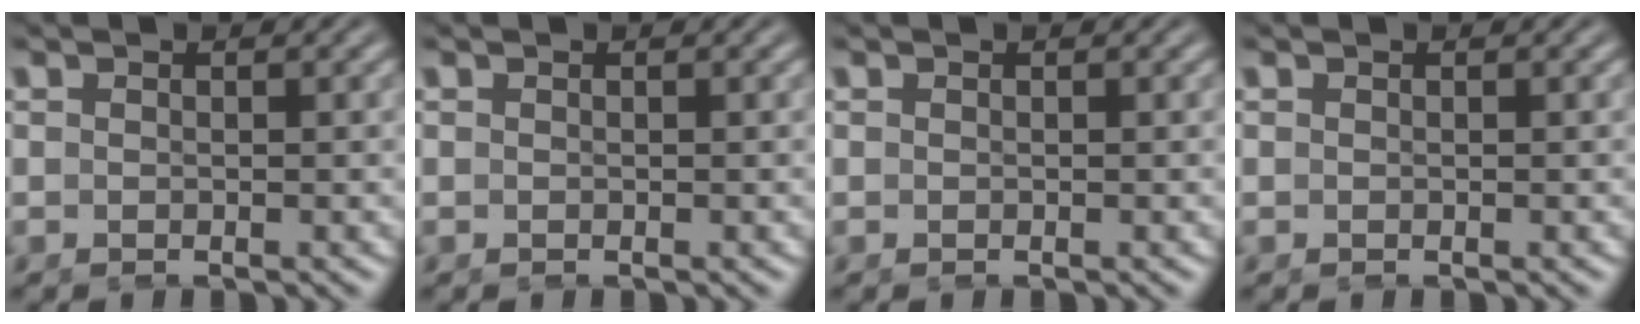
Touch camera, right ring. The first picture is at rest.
{"total": 0.0}
{"total": 0.0}
{"total": 0.0}